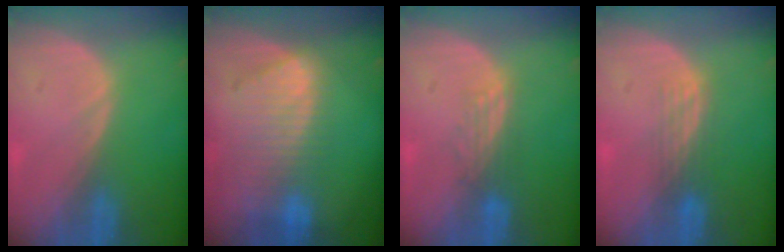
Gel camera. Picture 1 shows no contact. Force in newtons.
{"total": 8.4, "press": 7.7, "slide": 3.5}
{"total": 2.8, "press": 2.6, "slide": 1.2}
{"total": 3.1, "press": 2.7, "slide": 1.5}